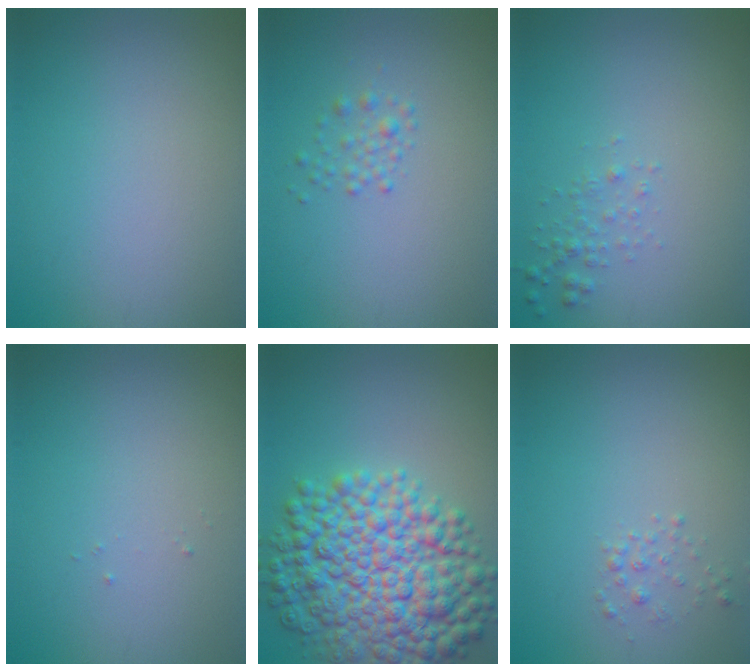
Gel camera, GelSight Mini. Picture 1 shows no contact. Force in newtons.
{"total": 1.2, "press": 1.2, "slide": 0.0}
{"total": 1.1, "press": 1.1, "slide": 0.1}
{"total": 0.0}
{"total": 10.8, "press": 10.8, "slide": 0.1}
{"total": 1.0, "press": 1.0, "slide": 0.1}